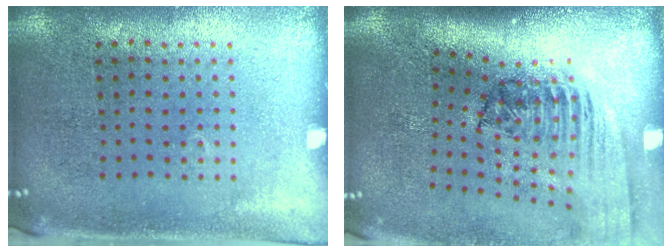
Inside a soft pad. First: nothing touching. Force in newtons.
{"total": 2.6, "press": 1.8, "slide": 1.9}